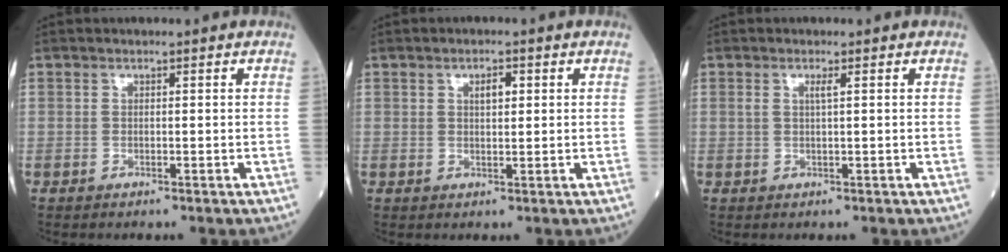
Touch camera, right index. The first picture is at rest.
{"total": 2.2, "force": [0.8, 0.9, 1.8], "torque": [-0.031, 0.000, 0.013]}
{"total": 1.1, "force": [0.4, -0.1, 1.0], "torque": [-0.025, 0.002, 0.007]}